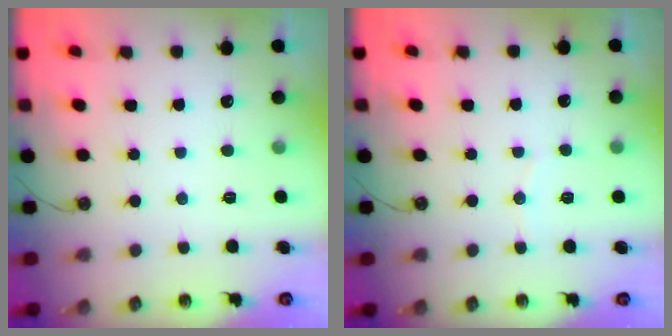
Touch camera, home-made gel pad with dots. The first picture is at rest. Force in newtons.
{"total": 3.4, "press": 3.3, "slide": 0.4}